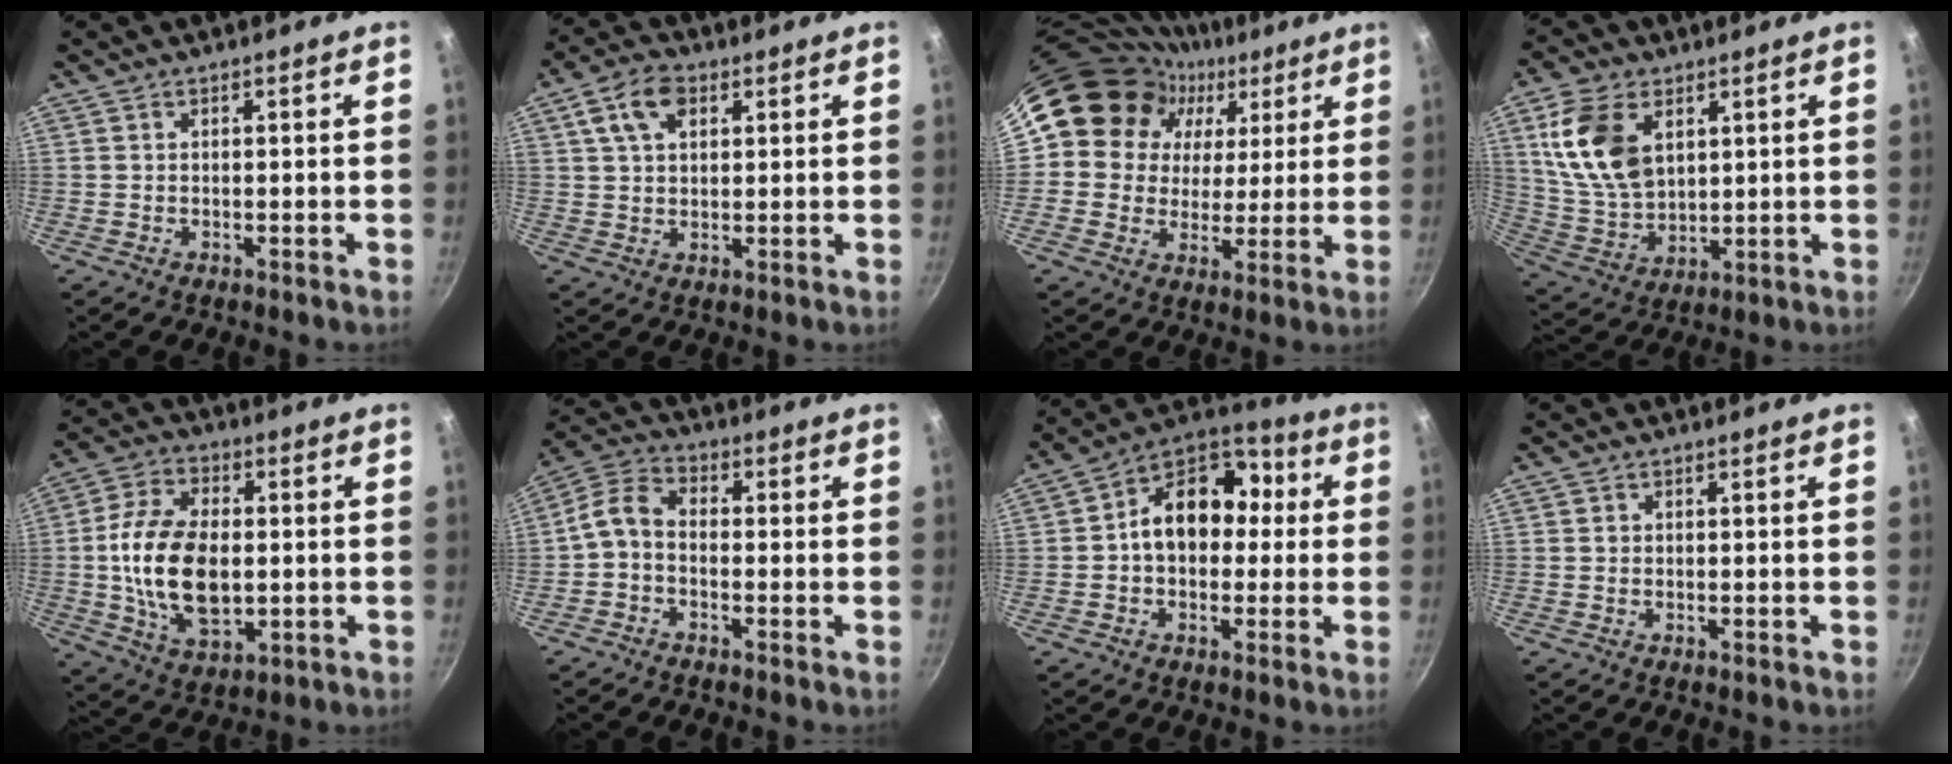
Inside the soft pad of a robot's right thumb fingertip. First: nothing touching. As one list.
[{"total": 7.5, "force": [3.1, 4.5, 5.2], "torque": [-0.086, 0.007, 0.050]}, {"total": 16.2, "force": [7.1, 13.3, 5.9], "torque": [-0.067, 0.004, 0.111]}, {"total": 14.4, "force": [4.8, 9.1, 10.1], "torque": [-0.176, -0.020, 0.105]}, {"total": 16.5, "force": [-0.5, 9.8, 13.3], "torque": [-0.234, 0.008, -0.007]}, {"total": 5.9, "force": [-1.5, 3.9, 4.1], "torque": [-0.089, 0.035, -0.047]}, {"total": 13.1, "force": [0.5, 9.3, 9.2], "torque": [-0.095, 0.046, -0.014]}, {"total": 0.0}]